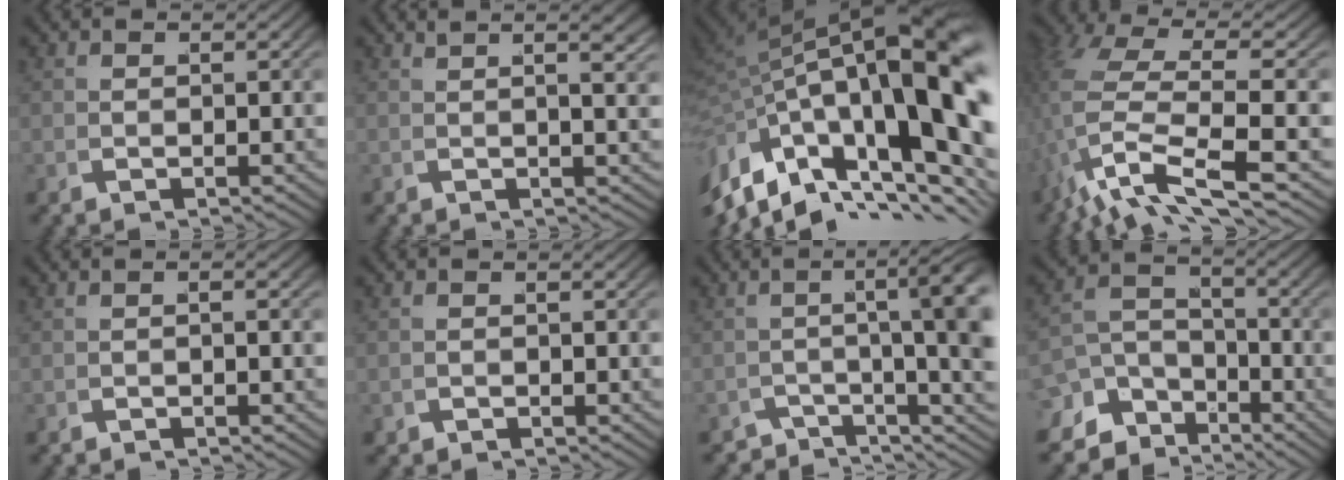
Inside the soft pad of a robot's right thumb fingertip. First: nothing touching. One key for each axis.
{"total": 3.5, "fx": 1.8, "fy": 0.8, "fz": 2.8, "tx": -0.034, "ty": 0.003, "tz": 0.027}
{"total": 24.0, "fx": -1.1, "fy": 14.5, "fz": 19.1, "tx": -0.330, "ty": -0.054, "tz": 0.012}
{"total": 8.3, "fx": -0.8, "fy": 3.6, "fz": 7.4, "tx": -0.188, "ty": -0.031, "tz": 0.014}
{"total": 0.7, "fx": -0.5, "fy": -0.1, "fz": 0.4, "tx": -0.007, "ty": 0.005, "tz": -0.009}
{"total": 0.6, "fx": -0.6, "fy": 0.2, "fz": -0.2, "tx": 0.004, "ty": -0.007, "tz": -0.006}
{"total": 6.7, "fx": -1.7, "fy": 2.4, "fz": 6.0, "tx": -0.076, "ty": 0.002, "tz": -0.032}
{"total": 8.1, "fx": -3.4, "fy": 6.1, "fz": 4.2, "tx": -0.060, "ty": -0.030, "tz": -0.051}